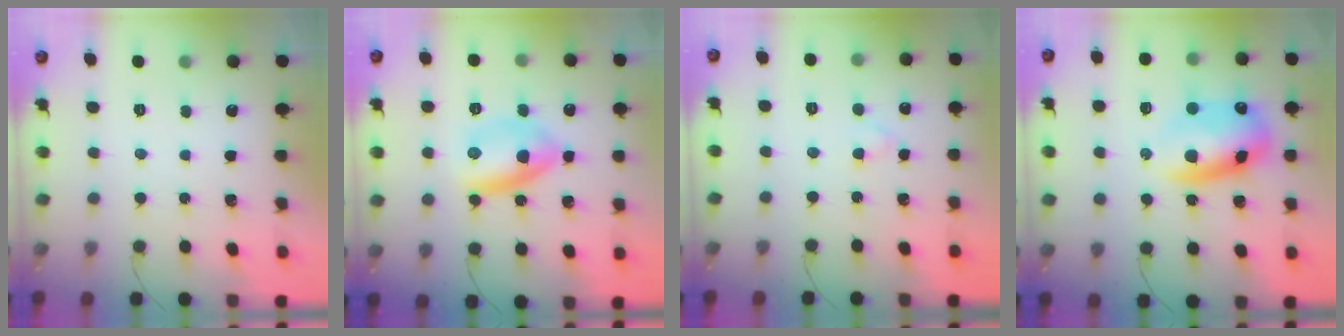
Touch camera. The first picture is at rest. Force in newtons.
{"total": 9.4, "press": 9.4, "slide": 0.9}
{"total": 1.8, "press": 1.6, "slide": 0.9}
{"total": 12.1, "press": 11.7, "slide": 3.0}